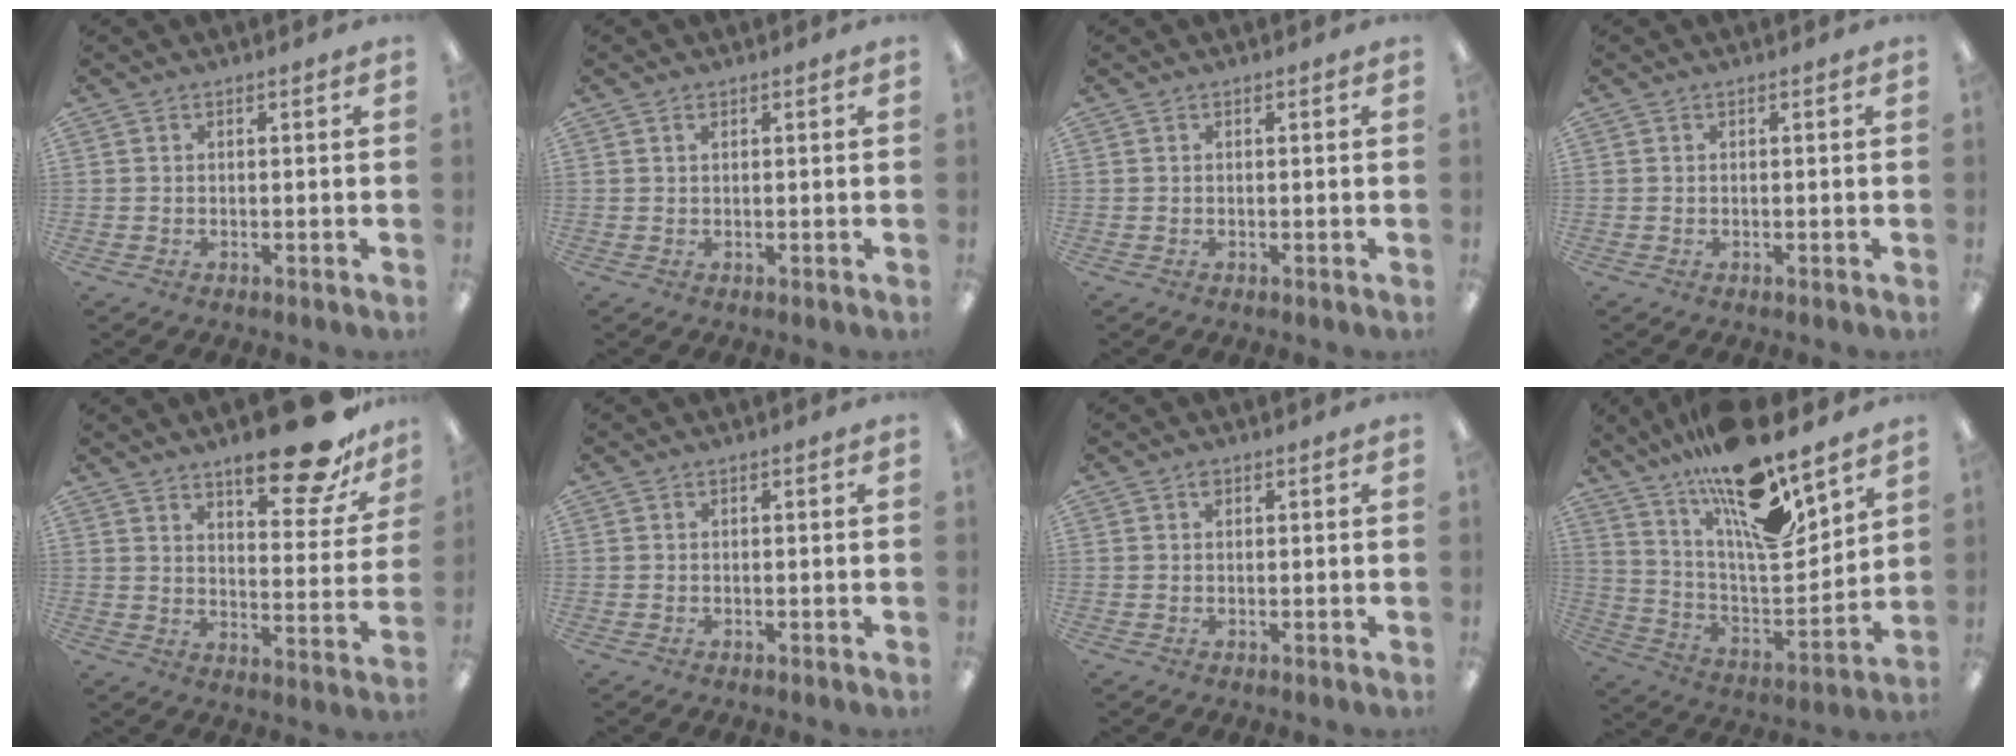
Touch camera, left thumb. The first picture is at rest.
{"total": 0.9, "force": [0.5, 0.5, 0.6], "torque": [-0.013, 0.003, 0.009]}
{"total": 0.0}
{"total": 0.0}
{"total": 16.8, "force": [12.5, 5.6, 9.8], "torque": [-0.130, -0.079, 0.204]}
{"total": 0.0}
{"total": 1.0, "force": [0.6, 0.6, 0.6], "torque": [-0.007, 0.000, 0.008]}
{"total": 19.8, "force": [15.0, 5.1, 12.0], "torque": [-0.209, -0.108, 0.255]}